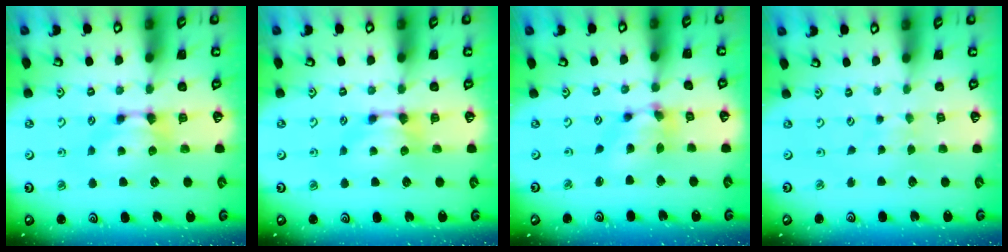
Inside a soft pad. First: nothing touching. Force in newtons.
{"total": 0.0}
{"total": 5.4, "press": 5.1, "slide": 1.7}
{"total": 3.3, "press": 3.3, "slide": 0.3}